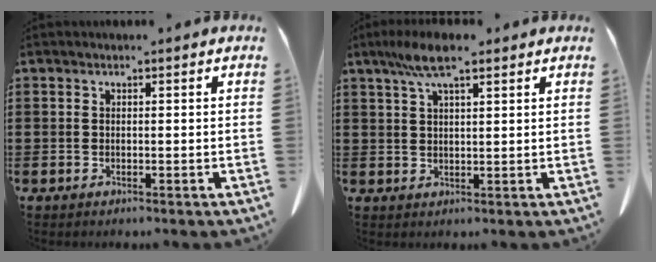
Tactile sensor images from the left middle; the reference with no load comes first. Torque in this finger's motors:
{"motor_torque": [1.43, -0.33, 0.40, 0.16]}